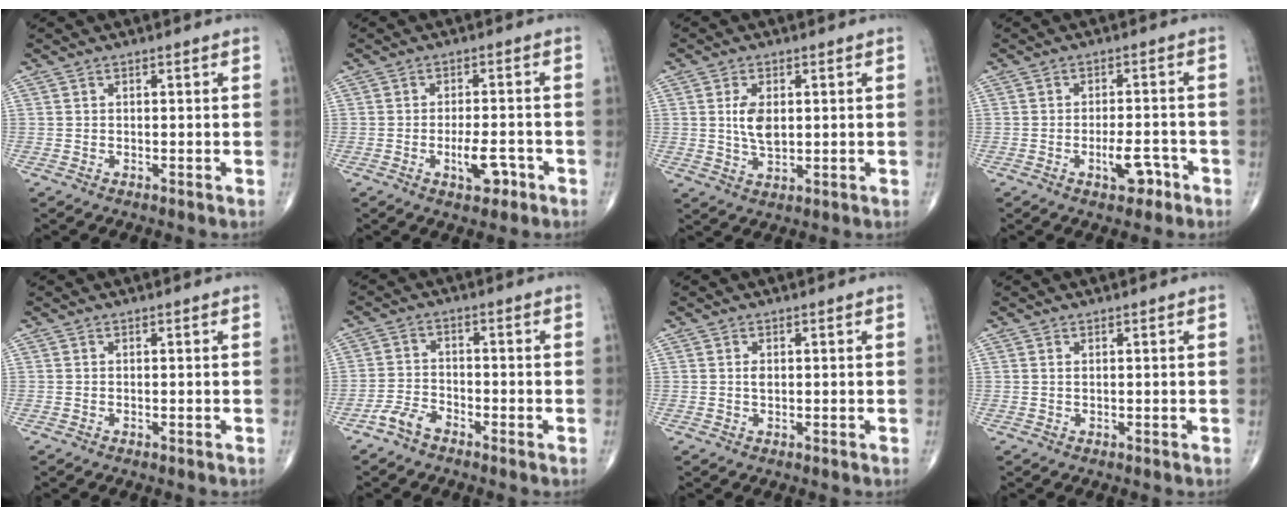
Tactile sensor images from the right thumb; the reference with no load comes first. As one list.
[{"total": 5.2, "force": [-2.3, 2.2, 4.2], "torque": [-0.061, 0.010, -0.032]}, {"total": 5.6, "force": [0.9, 3.1, 4.6], "torque": [-0.082, -0.007, 0.020]}, {"total": 4.9, "force": [-2.5, 2.2, 3.6], "torque": [-0.049, 0.019, -0.034]}, {"total": 0.0}, {"total": 3.9, "force": [-3.0, 1.8, 1.8], "torque": [-0.033, 0.014, -0.063]}, {"total": 1.2, "force": [0.2, 0.8, 1.0], "torque": [-0.015, 0.000, 0.004]}, {"total": 0.5, "force": [0.2, 0.2, 0.4], "torque": [-0.010, 0.003, 0.006]}]